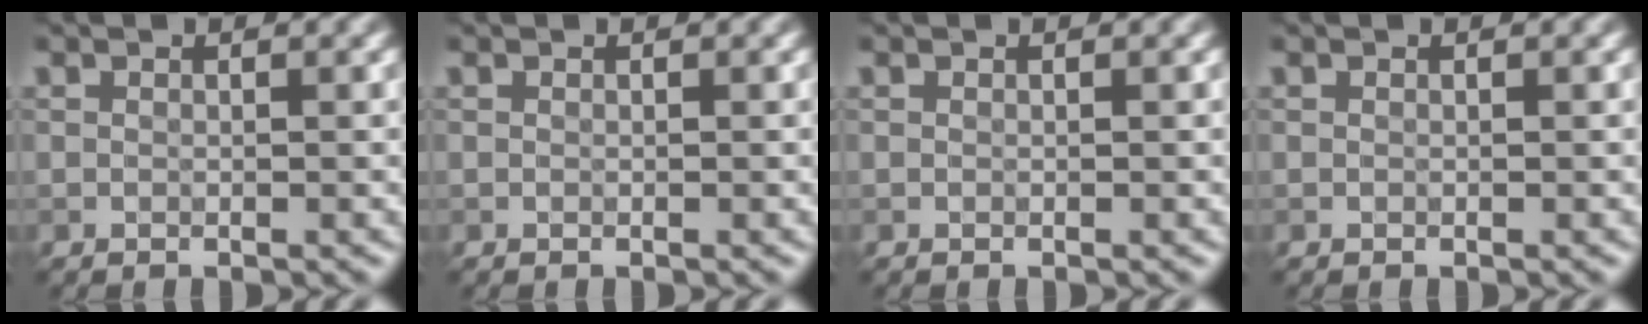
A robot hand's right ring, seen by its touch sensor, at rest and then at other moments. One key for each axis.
{"total": 0.0}
{"total": 0.0}
{"total": 0.0}